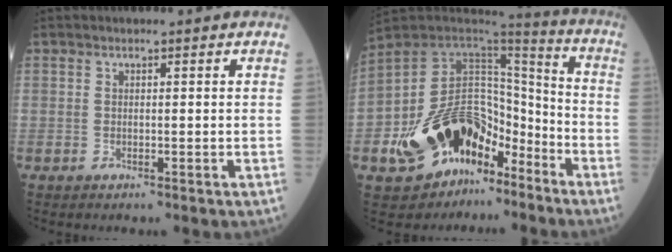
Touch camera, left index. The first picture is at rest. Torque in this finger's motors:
{"motor_torque": [0.66, 0.46, 1.03, 0.21]}